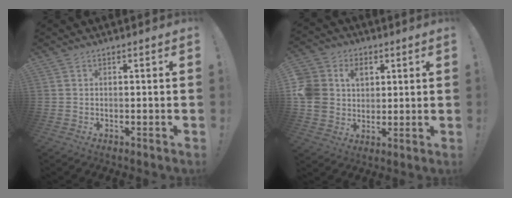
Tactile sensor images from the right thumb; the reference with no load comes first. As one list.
[{"total": 11.2, "force": [3.0, 9.6, 4.7], "torque": [-0.109, -0.015, 0.060]}]